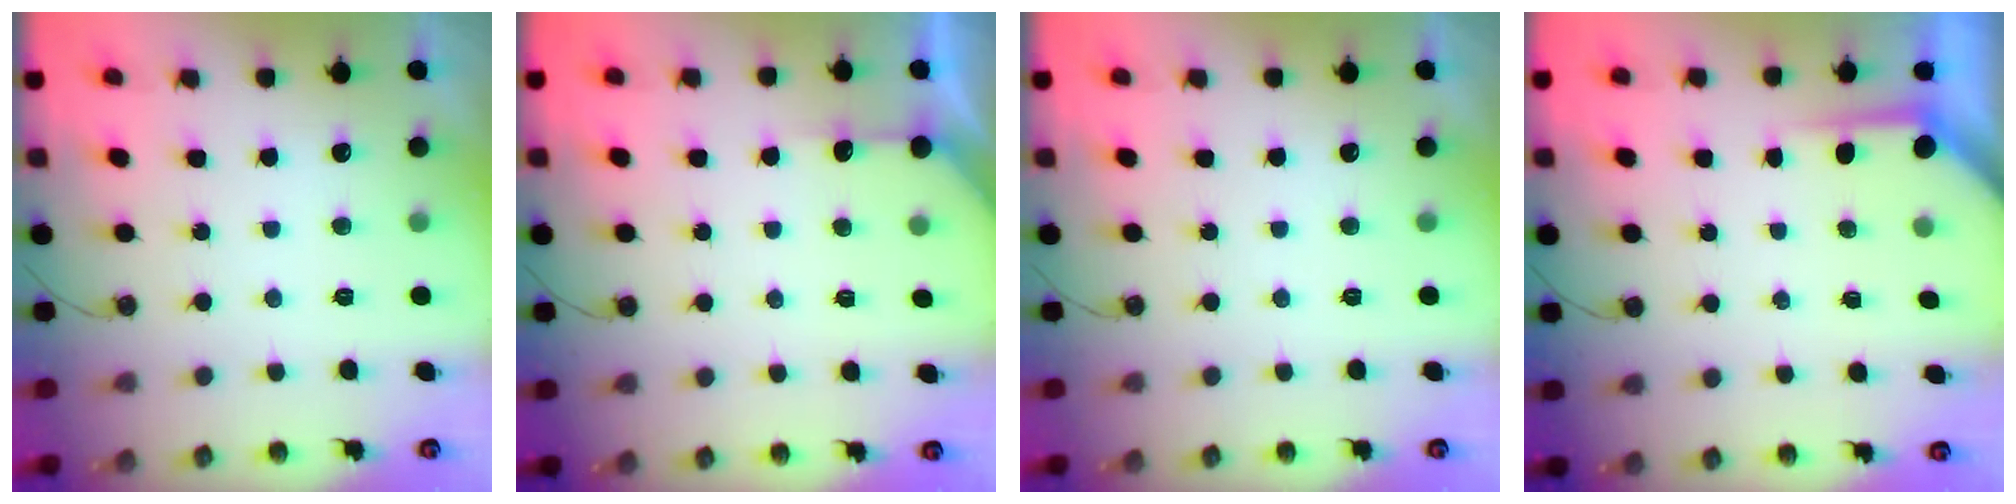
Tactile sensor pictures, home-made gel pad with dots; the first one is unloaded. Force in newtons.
{"total": 4.7, "press": 4.6, "slide": 0.5}
{"total": 0.0}
{"total": 3.5, "press": 3.5, "slide": 0.3}